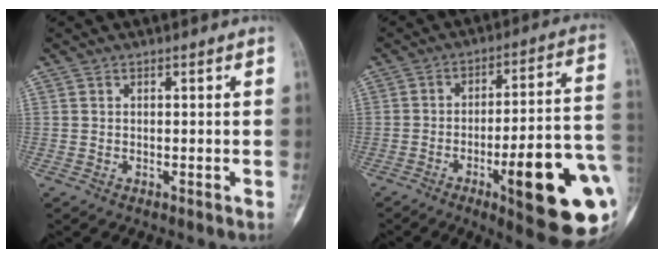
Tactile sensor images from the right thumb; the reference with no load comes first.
{"total": 22.4, "force": [-7.0, 5.2, 20.6], "torque": [-0.233, 0.019, -0.085]}